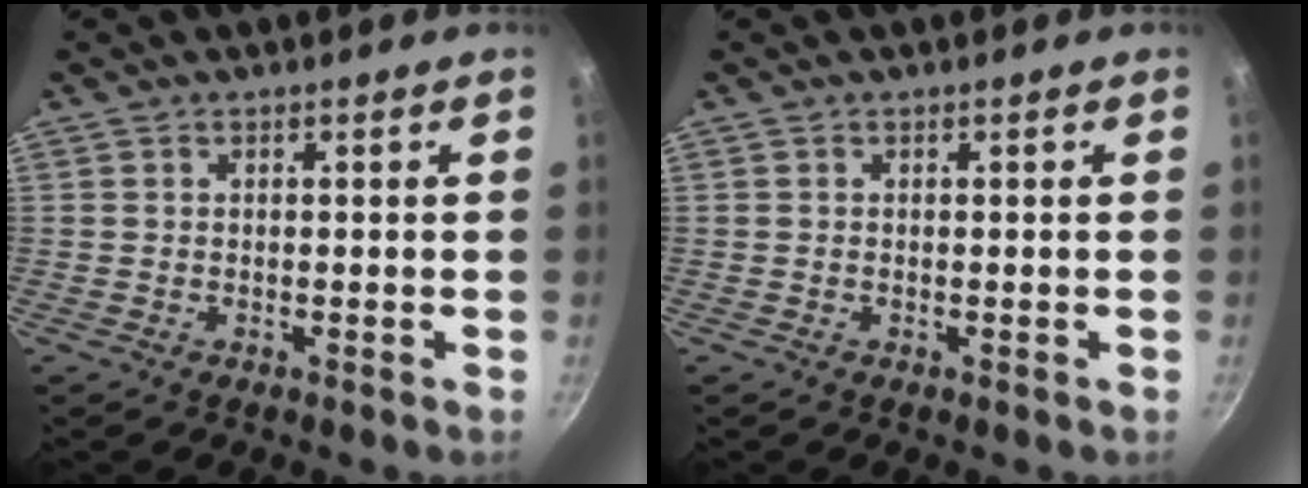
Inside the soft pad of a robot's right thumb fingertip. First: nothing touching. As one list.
[{"total": 0.0}]